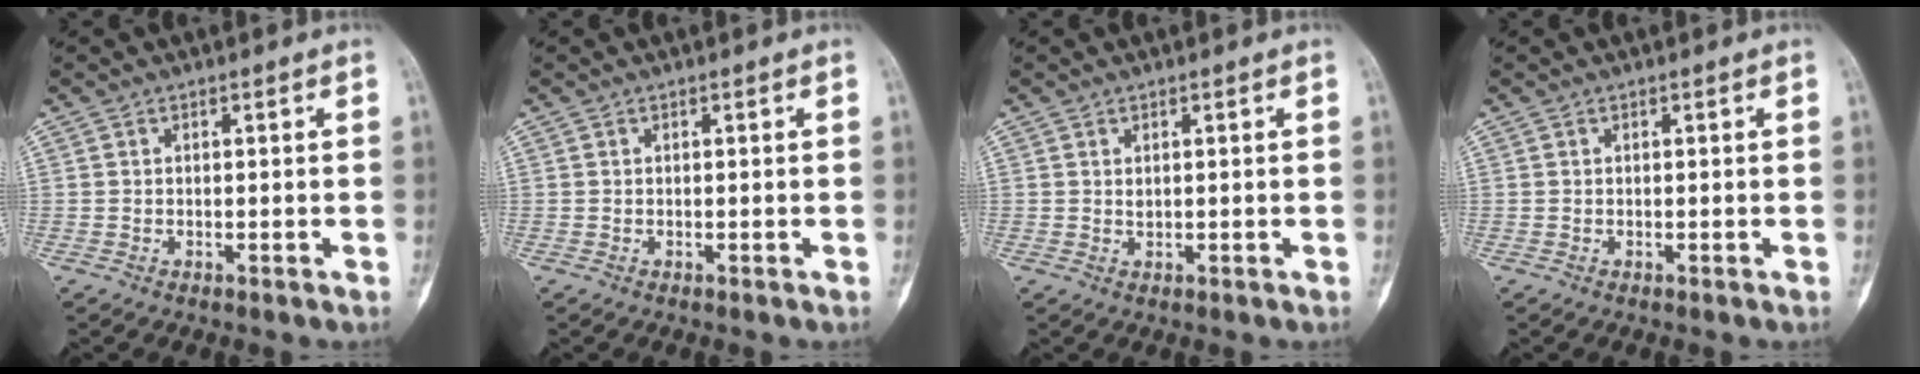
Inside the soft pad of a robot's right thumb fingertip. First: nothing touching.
{"total": 0.0}
{"total": 0.9, "force": [0.3, 0.5, 0.6], "torque": [-0.008, -0.003, 0.008]}
{"total": 0.0}